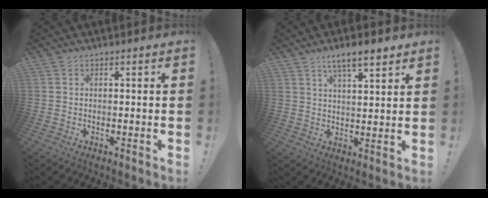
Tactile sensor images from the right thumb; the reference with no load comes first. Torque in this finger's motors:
{"motor_torque": [-0.02, 0.12, 0.66, 0.32, 0.01]}